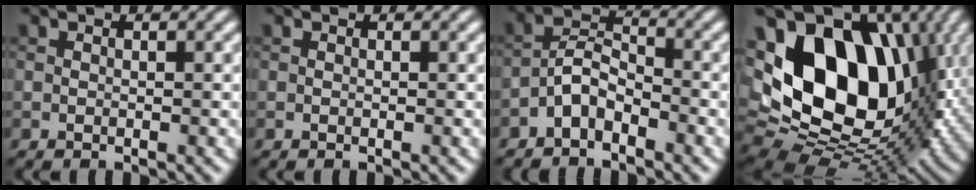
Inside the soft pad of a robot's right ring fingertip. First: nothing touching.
{"total": 0.0}
{"total": 3.0, "force": [-2.0, 1.3, 1.8], "torque": [-0.033, 0.015, -0.047]}
{"total": 16.2, "force": [3.4, 10.6, 11.7], "torque": [-0.195, 0.002, 0.057]}